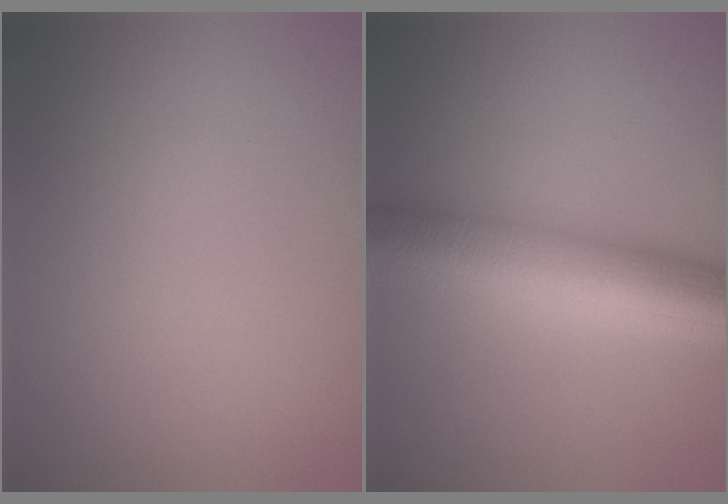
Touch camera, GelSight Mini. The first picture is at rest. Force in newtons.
{"total": 10.4, "press": 10.4, "slide": 0.2}